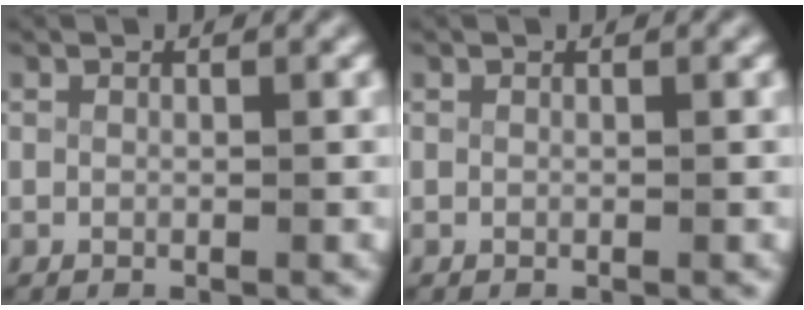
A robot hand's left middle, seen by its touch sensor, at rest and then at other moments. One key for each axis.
{"total": 0.0}